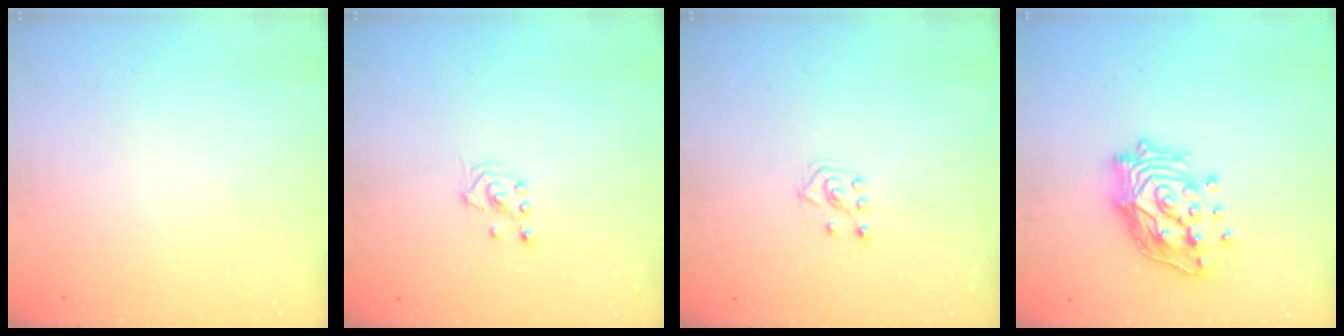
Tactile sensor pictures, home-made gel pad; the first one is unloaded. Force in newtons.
{"total": 2.6, "press": 2.4, "slide": 0.8}
{"total": 4.6, "press": 4.5, "slide": 0.8}
{"total": 16.9, "press": 16.7, "slide": 2.7}